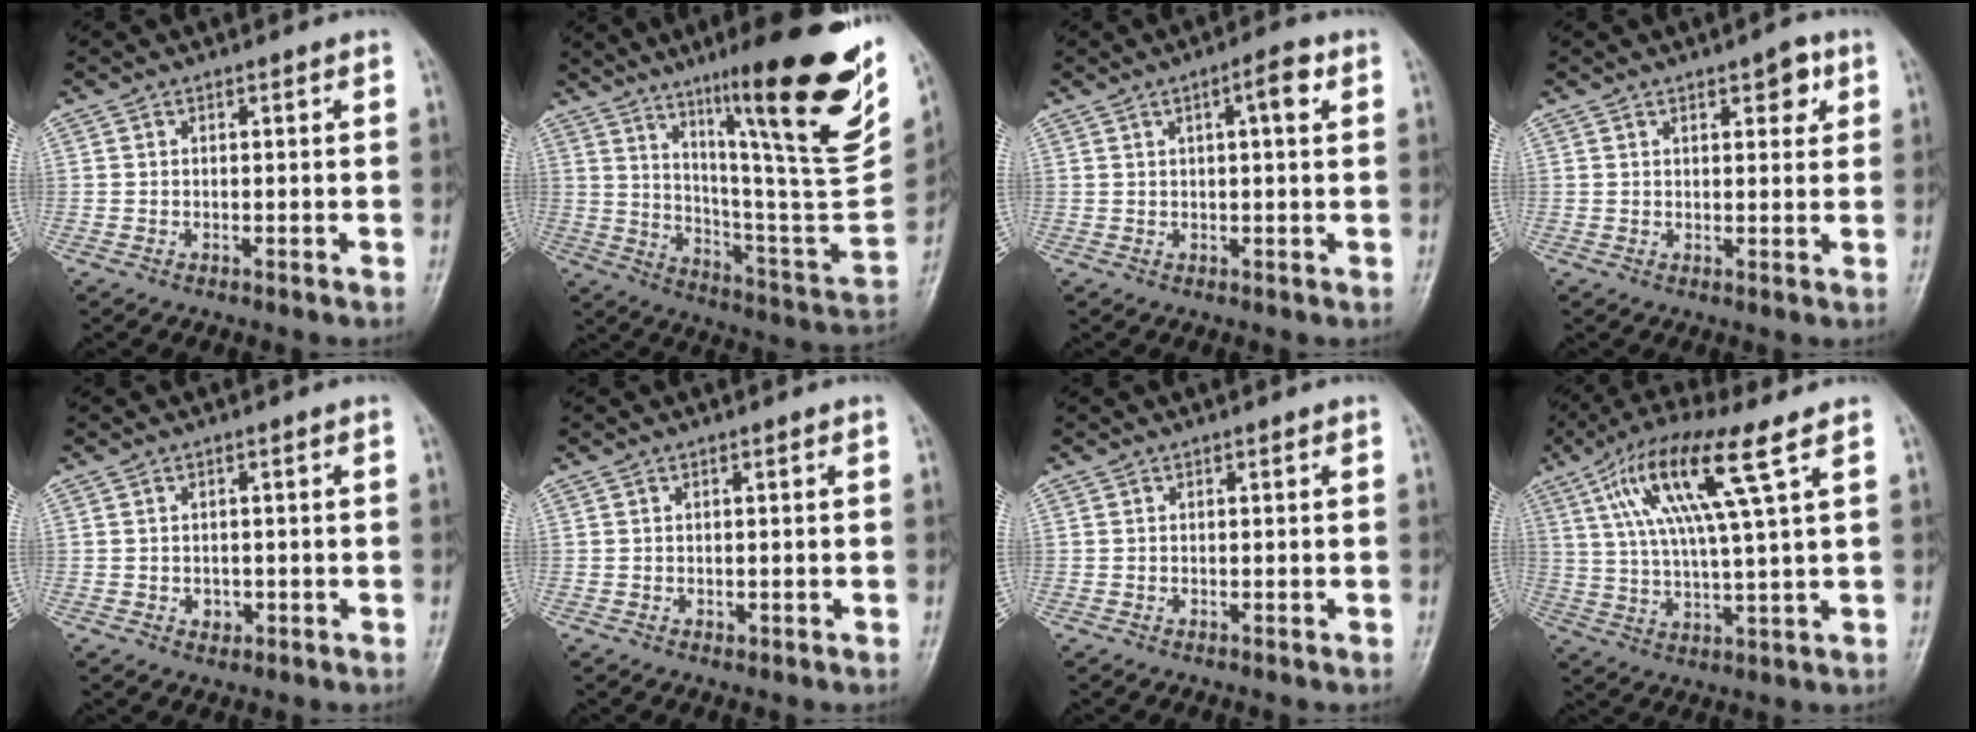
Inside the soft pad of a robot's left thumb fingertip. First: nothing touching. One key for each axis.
{"total": 30.9, "fx": 17.5, "fy": 4.9, "fz": 24.9, "tx": -0.332, "ty": -0.063, "tz": 0.282}
{"total": 4.4, "fx": 1.6, "fy": 1.0, "fz": 3.9, "tx": -0.060, "ty": 0.006, "tz": 0.024}
{"total": 4.2, "fx": 2.1, "fy": 1.8, "fz": 3.2, "tx": -0.027, "ty": -0.007, "tz": 0.026}
{"total": 1.8, "fx": -0.4, "fy": 1.5, "fz": 0.9, "tx": -0.004, "ty": 0.002, "tz": -0.002}
{"total": 0.6, "fx": 0.0, "fy": 0.4, "fz": 0.5, "tx": -0.005, "ty": -0.001, "tz": 0.004}
{"total": 0.0}
{"total": 14.6, "fx": 6.2, "fy": 1.7, "fz": 13.2, "tx": -0.271, "ty": -0.003, "tz": 0.115}